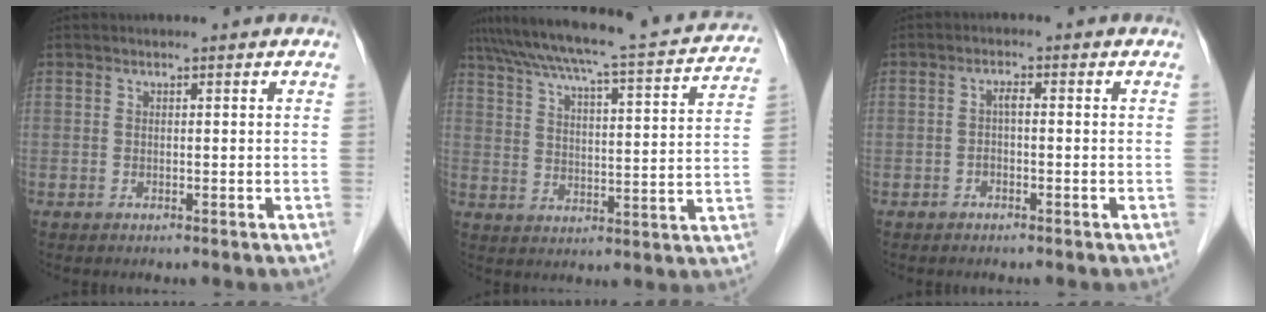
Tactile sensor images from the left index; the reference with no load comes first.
{"total": 23.3, "force": [20.7, 2.0, 10.4], "torque": [-0.168, -0.004, 0.269]}
{"total": 1.5, "force": [-0.4, 0.5, 1.4], "torque": [-0.026, 0.005, -0.009]}